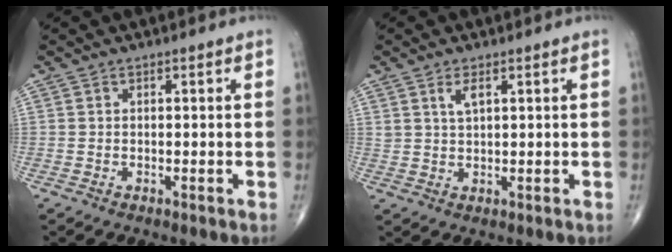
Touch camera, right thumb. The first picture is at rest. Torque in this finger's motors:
{"motor_torque": [0.32, -0.47, 0.09, 0.13, 0.01]}